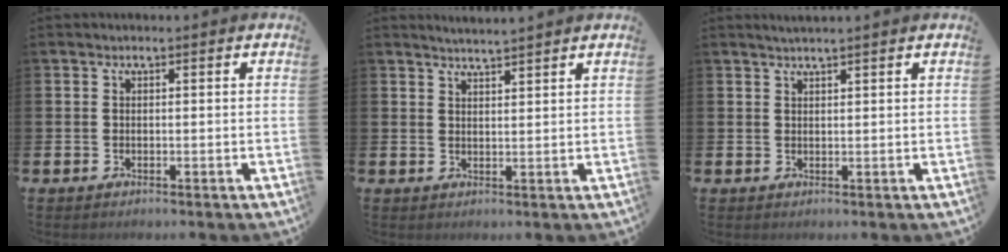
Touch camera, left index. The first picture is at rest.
{"total": 2.7, "force": [2.7, -0.4, 0.0], "torque": [-0.004, -0.013, 0.050]}
{"total": 1.4, "force": [1.3, -0.2, 0.5], "torque": [-0.008, -0.001, 0.023]}